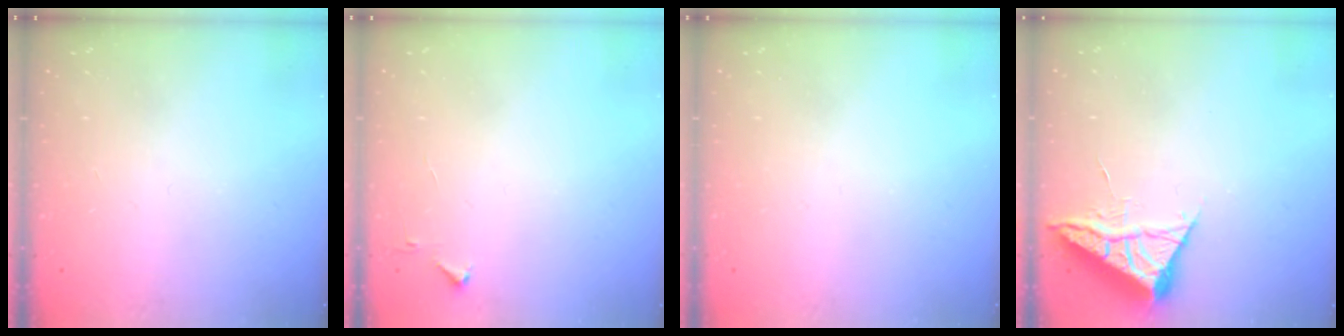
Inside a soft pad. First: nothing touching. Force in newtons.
{"total": 2.8, "press": 2.8, "slide": 0.4}
{"total": 0.0}
{"total": 5.4, "press": 5.4, "slide": 0.8}